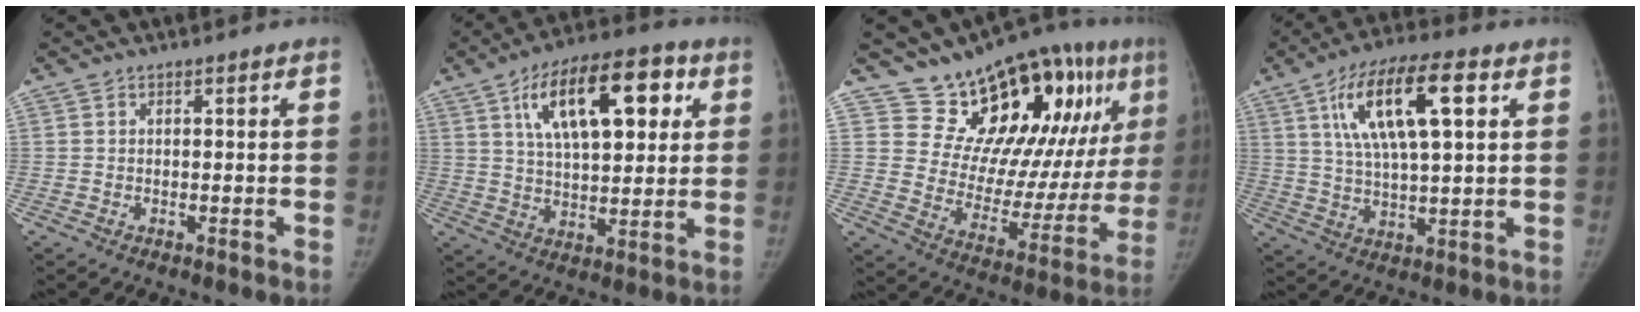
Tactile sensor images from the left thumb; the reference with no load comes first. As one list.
[{"total": 18.9, "force": [7.1, 8.7, 15.1], "torque": [-0.209, -0.002, 0.114]}, {"total": 21.8, "force": [12.9, 10.4, 14.2], "torque": [-0.138, -0.059, 0.200]}, {"total": 16.6, "force": [6.0, 5.7, 14.4], "torque": [-0.246, 0.002, 0.101]}]